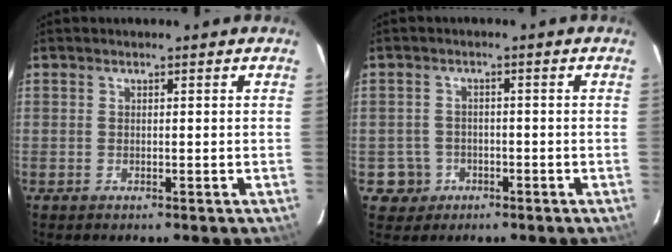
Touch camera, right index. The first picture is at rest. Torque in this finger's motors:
{"motor_torque": [-0.29, -0.17, -0.68, -0.21]}